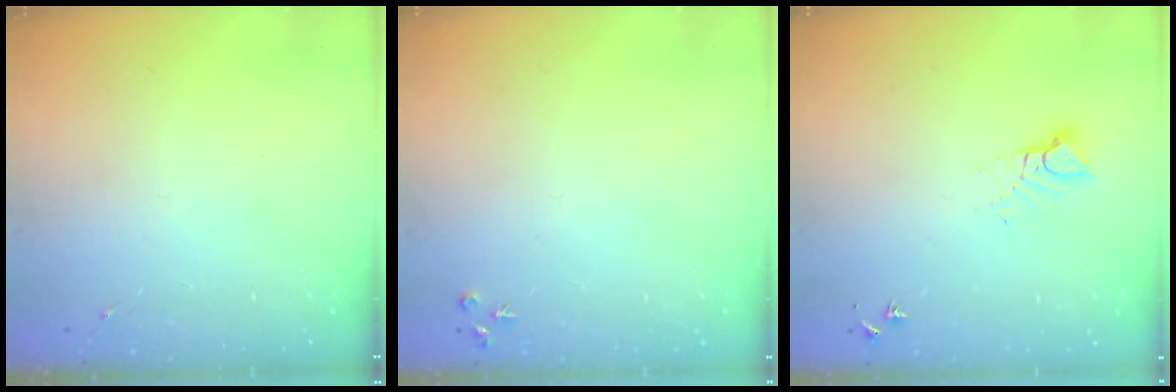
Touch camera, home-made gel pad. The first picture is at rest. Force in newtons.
{"total": 3.5, "press": 3.5, "slide": 0.4}
{"total": 6.3, "press": 6.3, "slide": 0.1}